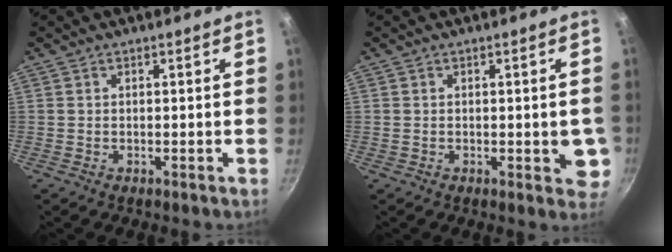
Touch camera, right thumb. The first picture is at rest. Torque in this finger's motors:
{"motor_torque": [1.15, 0.99, 1.36, -1.00, 0.38]}